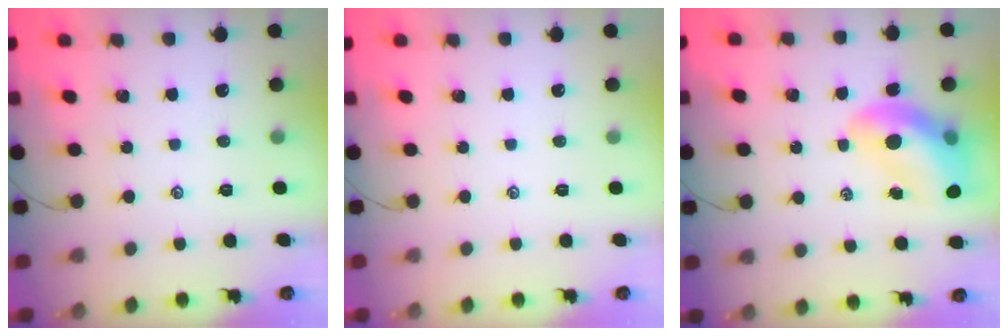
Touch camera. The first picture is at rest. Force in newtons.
{"total": 0.0}
{"total": 13.6, "press": 13.1, "slide": 3.9}